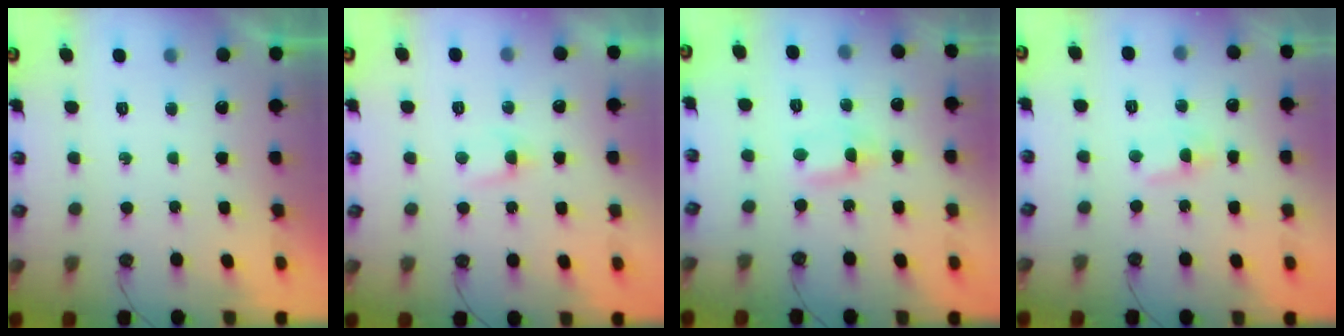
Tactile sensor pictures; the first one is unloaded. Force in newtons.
{"total": 2.6, "press": 2.5, "slide": 0.3}
{"total": 1.2, "press": 1.0, "slide": 0.6}
{"total": 2.9, "press": 2.9, "slide": 0.4}